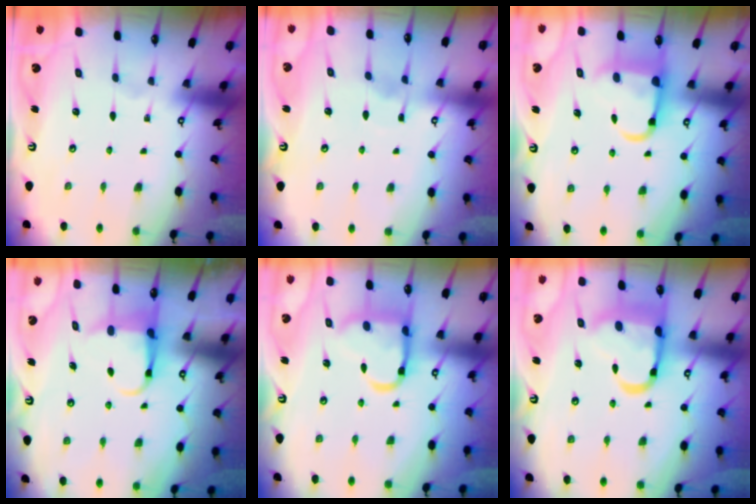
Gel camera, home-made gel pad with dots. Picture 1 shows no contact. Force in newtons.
{"total": 4.7, "press": 4.7, "slide": 0.3}
{"total": 8.8, "press": 8.6, "slide": 1.6}
{"total": 4.7, "press": 4.7, "slide": 0.2}
{"total": 15.2, "press": 15.1, "slide": 1.7}
{"total": 16.0, "press": 15.9, "slide": 1.8}